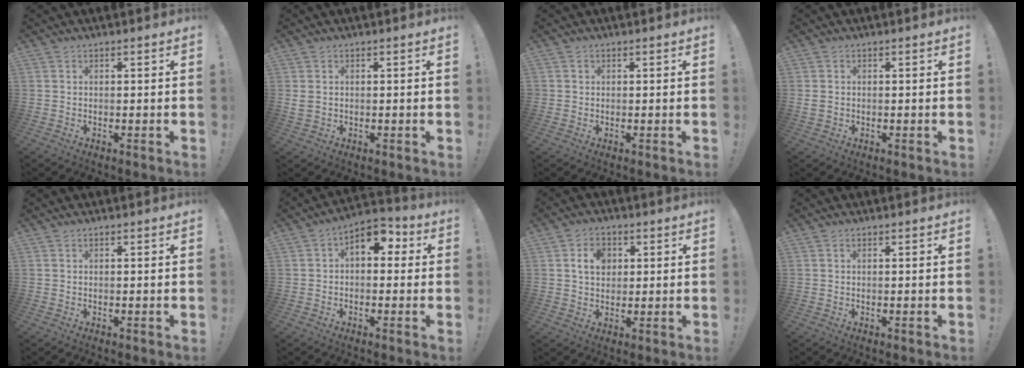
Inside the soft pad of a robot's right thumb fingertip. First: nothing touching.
{"total": 1.9, "force": [0.5, 1.5, 1.0], "torque": [-0.015, 0.003, 0.010]}
{"total": 1.0, "force": [0.3, 0.9, 0.1], "torque": [-0.005, 0.004, 0.006]}
{"total": 1.5, "force": [0.0, 1.3, 0.8], "torque": [-0.018, 0.006, 0.002]}
{"total": 0.0}
{"total": 7.6, "force": [2.7, 4.3, 5.6], "torque": [-0.083, -0.007, 0.052]}
{"total": 6.9, "force": [1.9, 5.2, 4.1], "torque": [-0.063, 0.006, 0.034]}
{"total": 0.0}